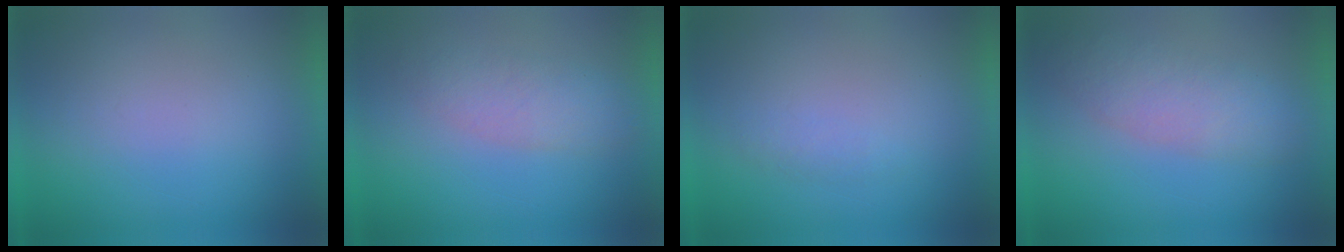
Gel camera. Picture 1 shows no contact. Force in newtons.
{"total": 2.9}
{"total": 1.1}
{"total": 3.7}